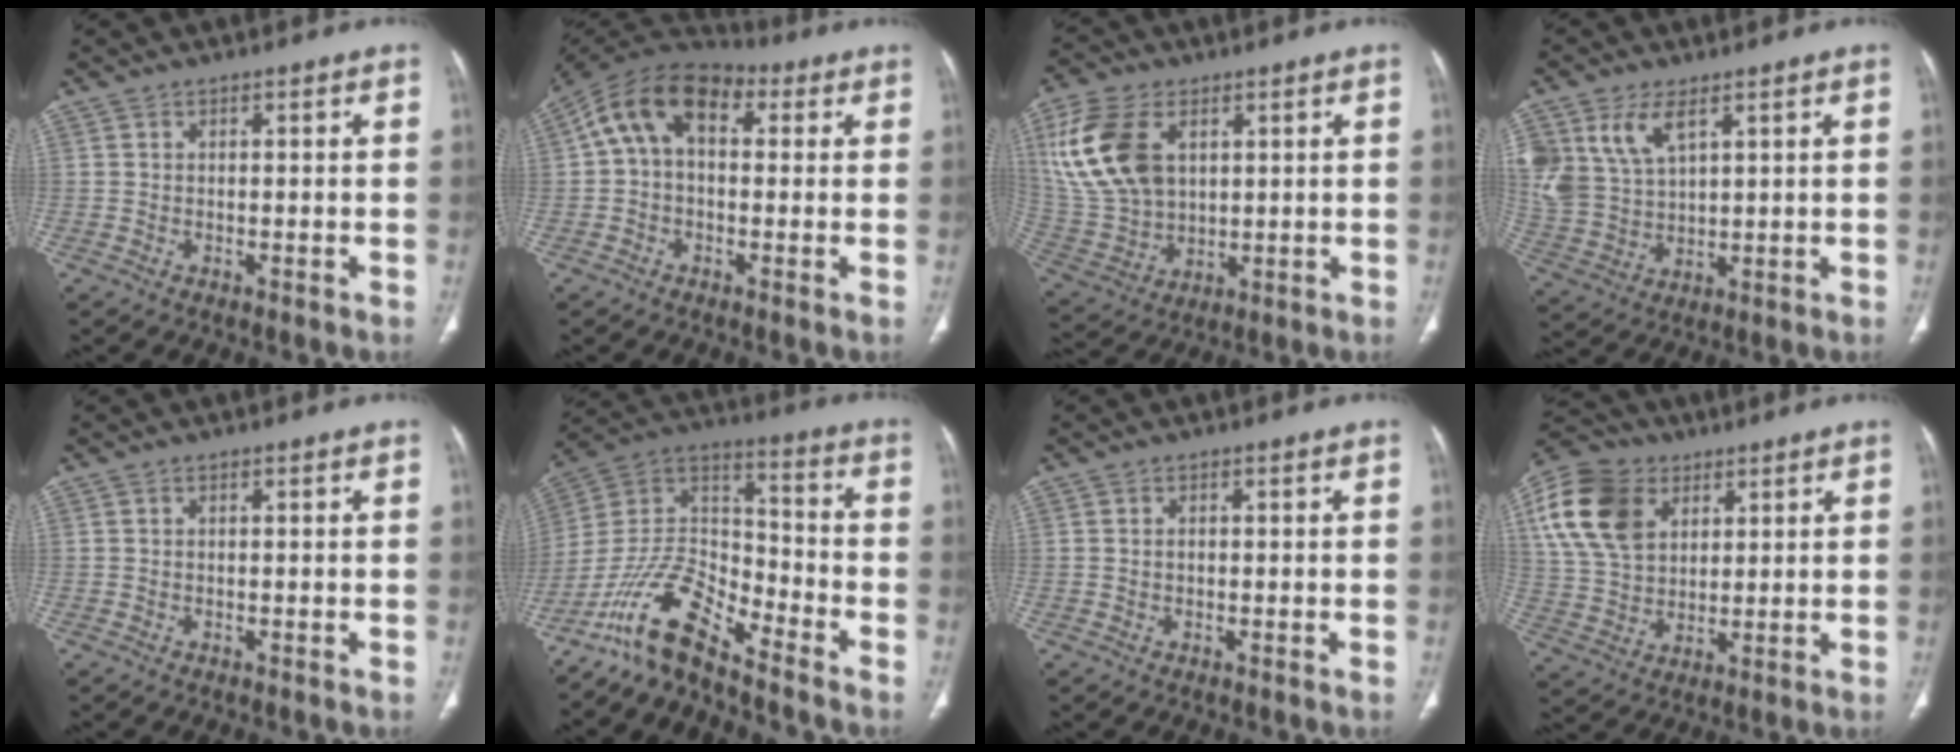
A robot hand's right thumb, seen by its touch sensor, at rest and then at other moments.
{"total": 12.8, "force": [2.8, 8.0, 9.6], "torque": [-0.153, 0.041, 0.034]}
{"total": 17.1, "force": [5.2, 11.1, 11.9], "torque": [-0.239, -0.011, 0.115]}
{"total": 11.0, "force": [5.3, 6.4, 7.2], "torque": [-0.152, -0.011, 0.118]}
{"total": 0.0}
{"total": 13.3, "force": [-10.9, 3.8, 6.7], "torque": [-0.123, 0.091, -0.216]}
{"total": 0.9, "force": [0.0, 0.6, 0.6], "torque": [-0.014, 0.004, 0.000]}
{"total": 16.2, "force": [6.1, 11.8, 9.3], "torque": [-0.169, -0.003, 0.114]}